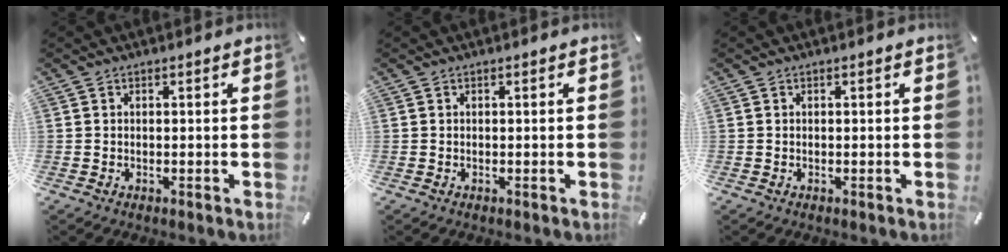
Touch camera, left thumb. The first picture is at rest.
{"total": 0.0}
{"total": 0.0}